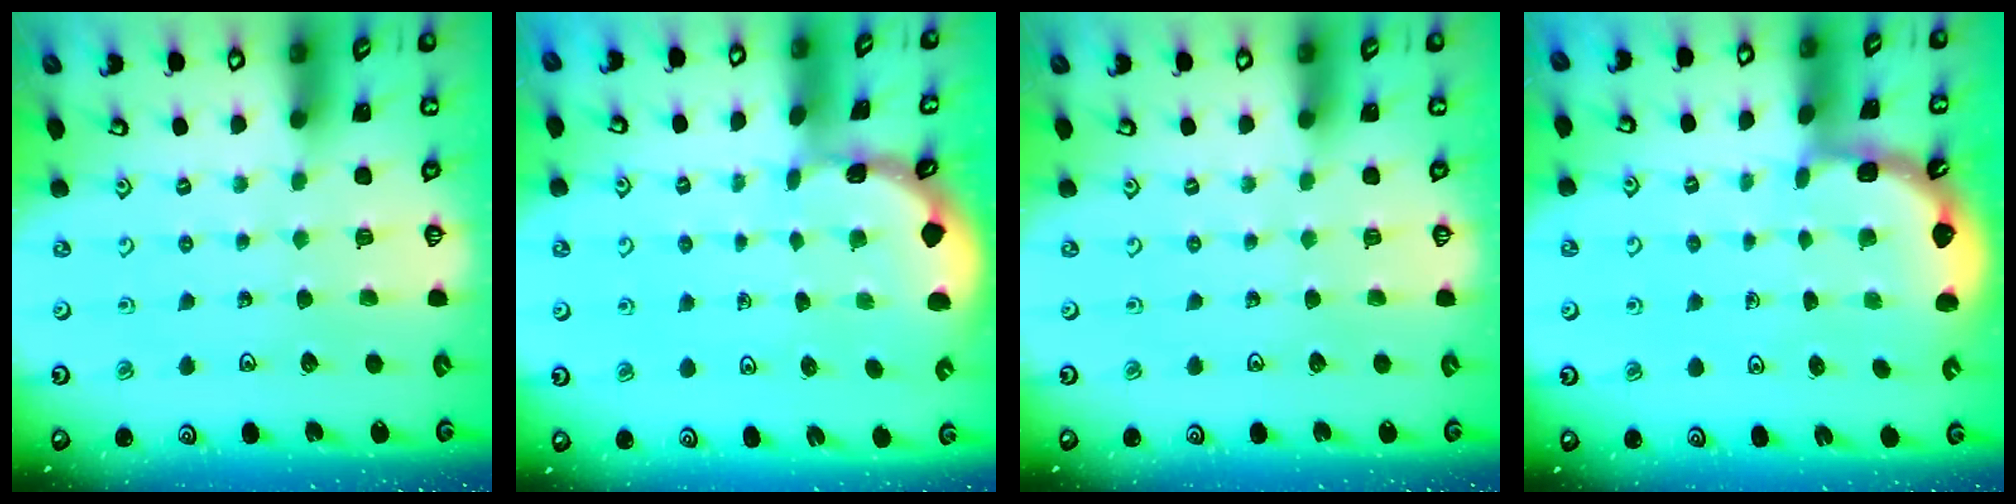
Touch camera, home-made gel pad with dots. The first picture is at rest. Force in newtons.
{"total": 0.7, "press": 0.6, "slide": 0.2}
{"total": 0.0}
{"total": 2.1, "press": 2.1, "slide": 0.2}